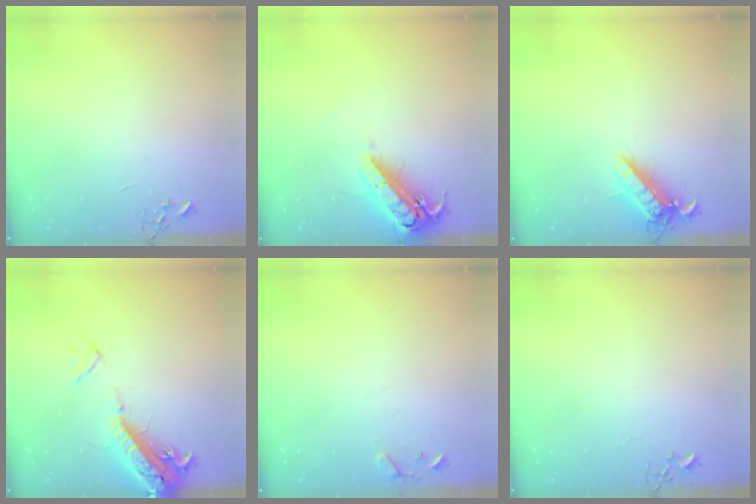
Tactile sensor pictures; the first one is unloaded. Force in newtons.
{"total": 19.1, "press": 18.6, "slide": 4.1}
{"total": 13.1, "press": 12.9, "slide": 2.4}
{"total": 17.7, "press": 17.2, "slide": 4.3}
{"total": 9.1, "press": 9.0, "slide": 0.7}
{"total": 4.1, "press": 4.1, "slide": 0.5}